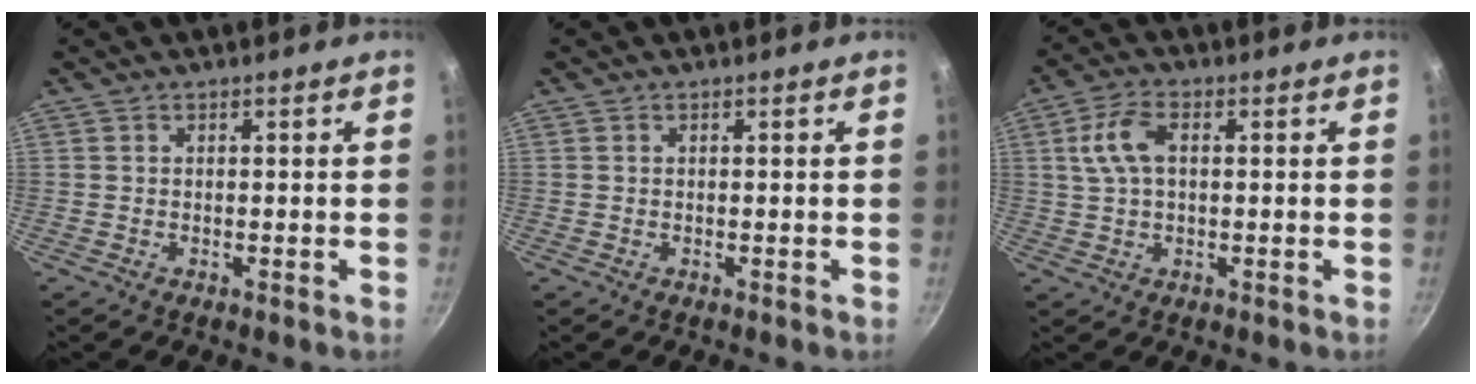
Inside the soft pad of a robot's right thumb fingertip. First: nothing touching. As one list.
[{"total": 0.0}, {"total": 7.1, "force": [1.3, 4.1, 5.7], "torque": [-0.112, 0.013, 0.020]}]